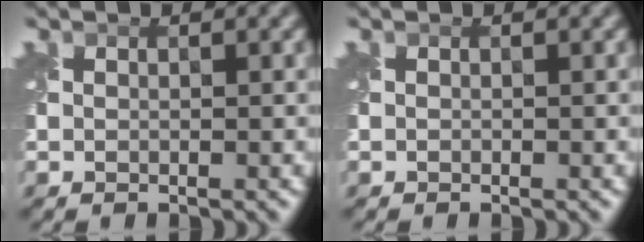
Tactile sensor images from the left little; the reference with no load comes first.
{"total": 0.0}